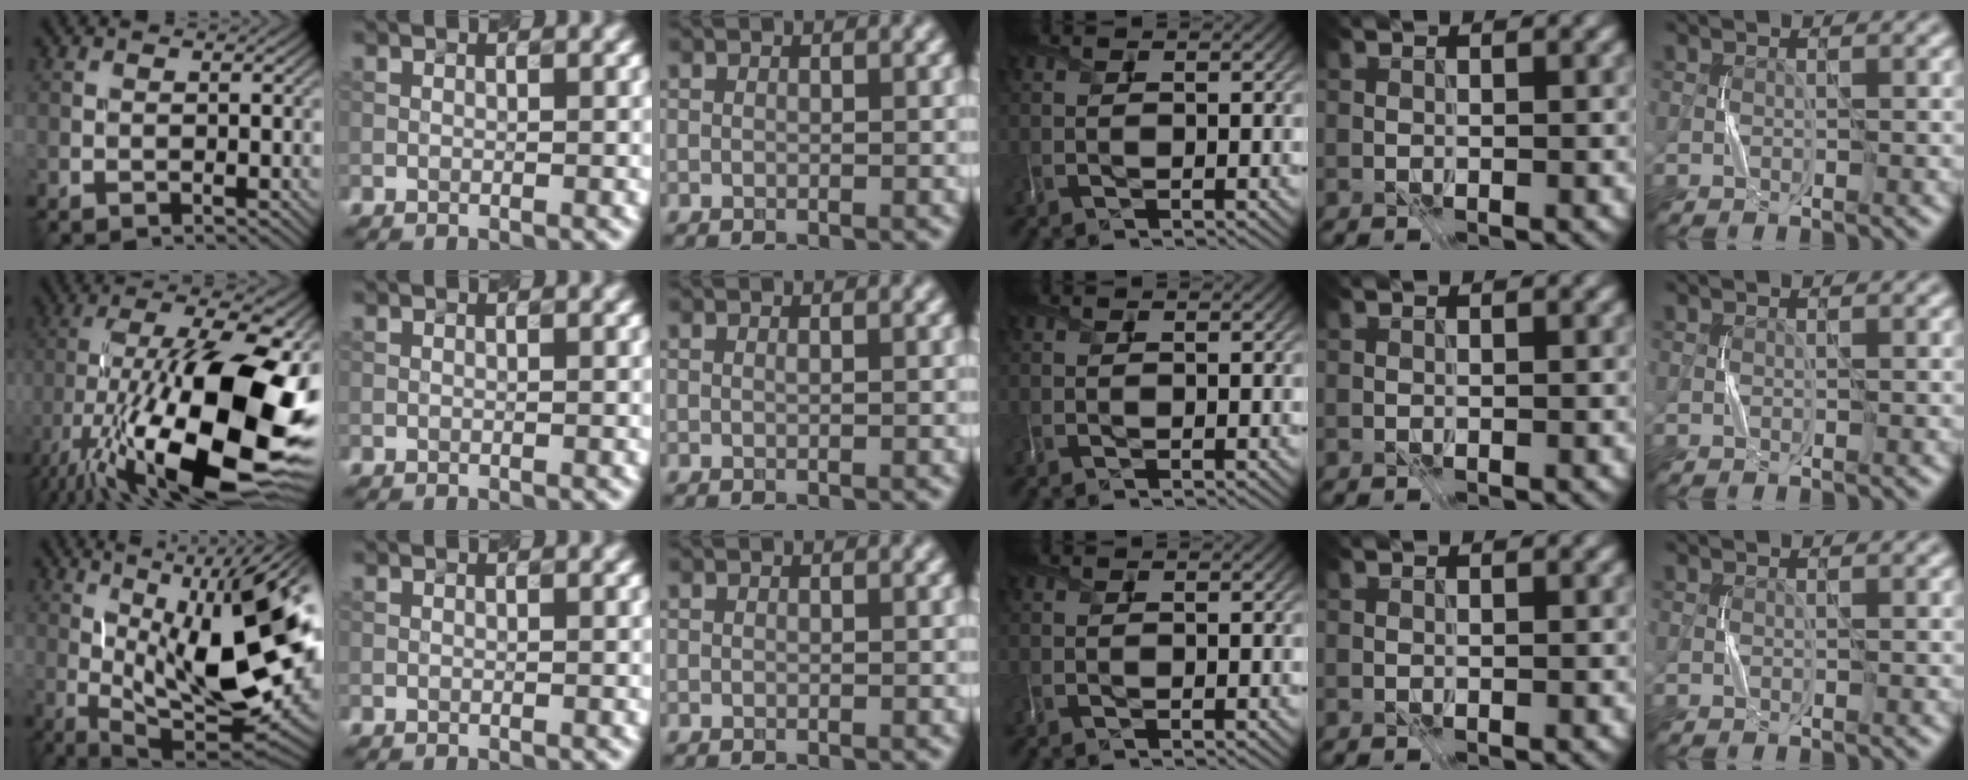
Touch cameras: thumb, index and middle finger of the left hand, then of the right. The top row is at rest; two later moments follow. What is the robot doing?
{"motion": "press", "object": "grip strengthener"}